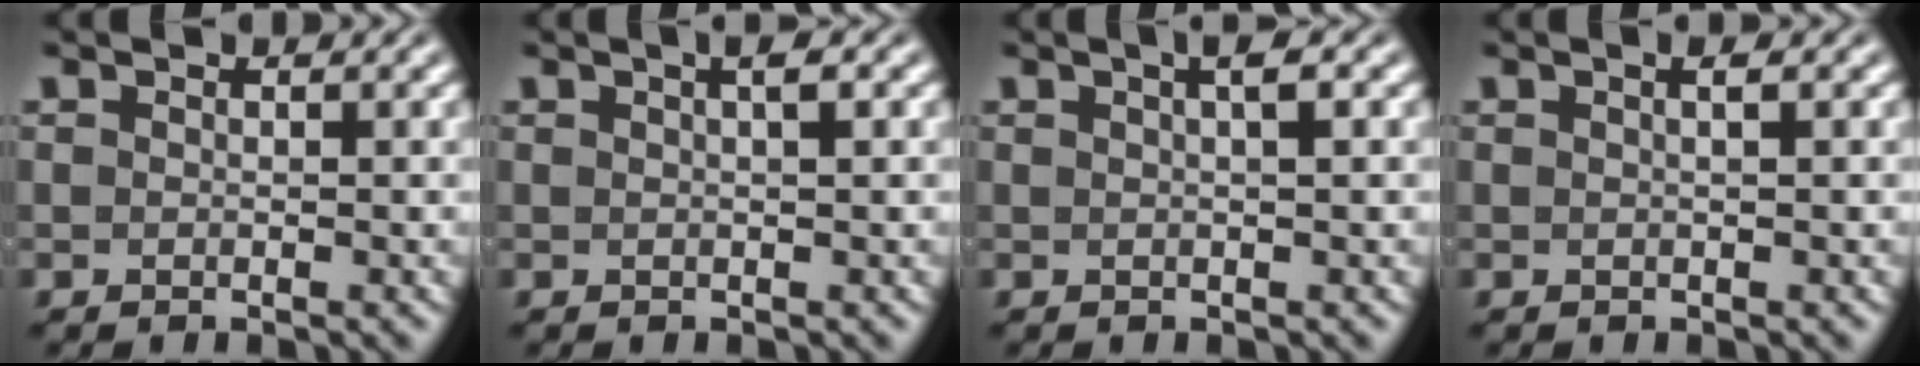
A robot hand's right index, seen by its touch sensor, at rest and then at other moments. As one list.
[{"total": 2.0, "force": [0.7, 0.1, 1.9], "torque": [-0.018, 0.009, 0.010]}, {"total": 2.4, "force": [0.9, 0.1, 2.2], "torque": [-0.022, 0.011, 0.011]}, {"total": 1.0, "force": [0.2, -0.3, 0.9], "torque": [-0.010, 0.005, 0.002]}]